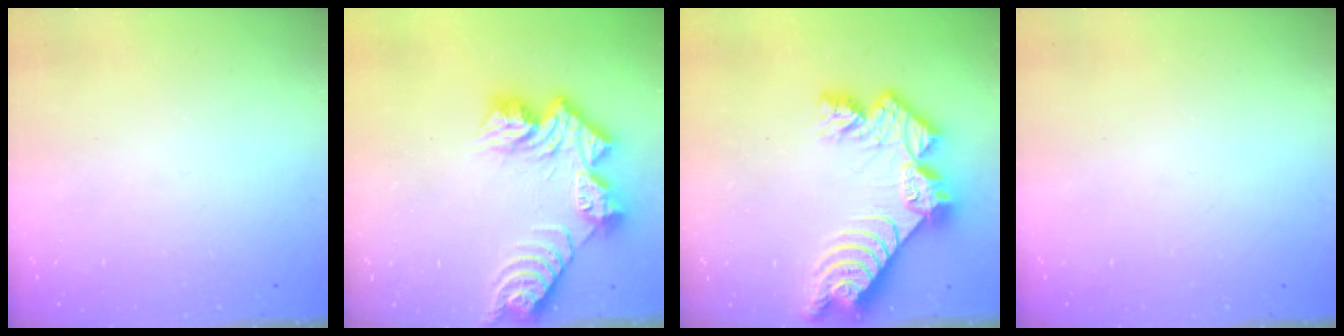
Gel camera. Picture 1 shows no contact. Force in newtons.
{"total": 13.5, "press": 13.5, "slide": 1.1}
{"total": 14.1, "press": 14.0, "slide": 1.4}
{"total": 0.0}